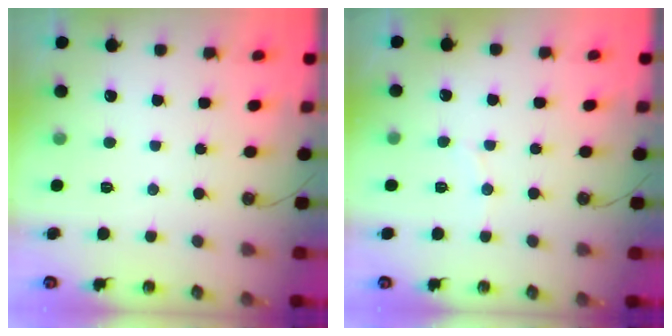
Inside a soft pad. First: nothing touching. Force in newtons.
{"total": 2.9, "press": 2.9, "slide": 0.3}